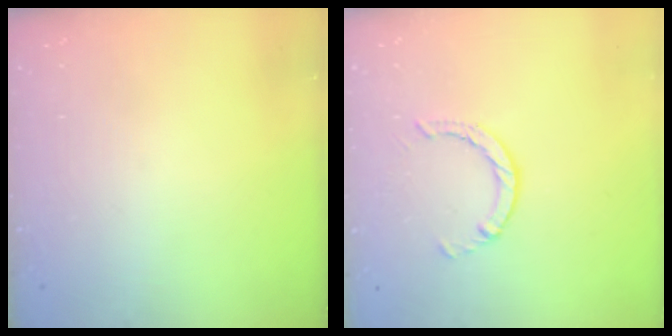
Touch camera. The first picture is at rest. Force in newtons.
{"total": 2.5, "press": 2.4, "slide": 0.4}